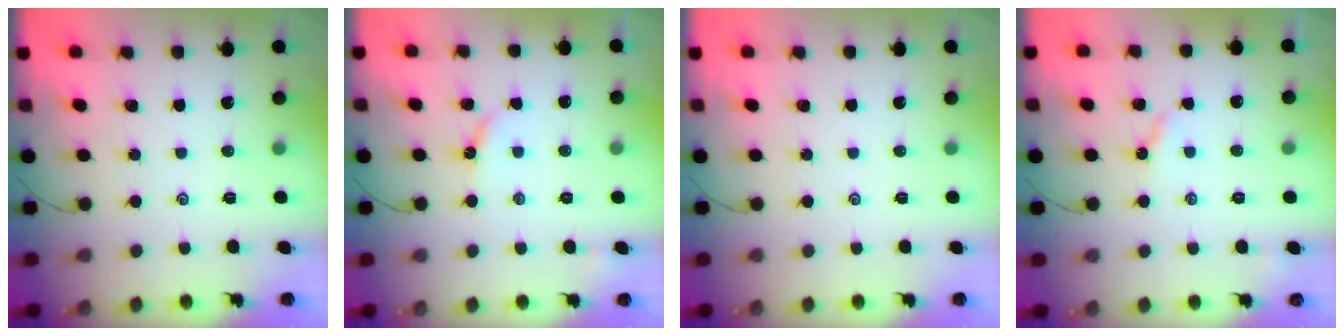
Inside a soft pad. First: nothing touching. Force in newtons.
{"total": 4.5, "press": 4.4, "slide": 0.5}
{"total": 0.0}
{"total": 2.6, "press": 2.6, "slide": 0.3}